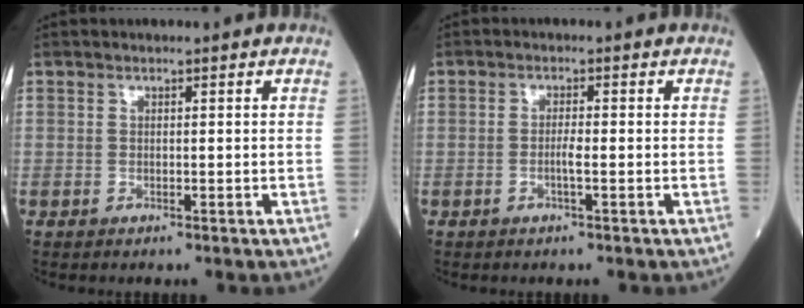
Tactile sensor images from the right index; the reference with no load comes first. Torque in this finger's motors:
{"motor_torque": [0.02, 0.01, -0.01, 0.00]}